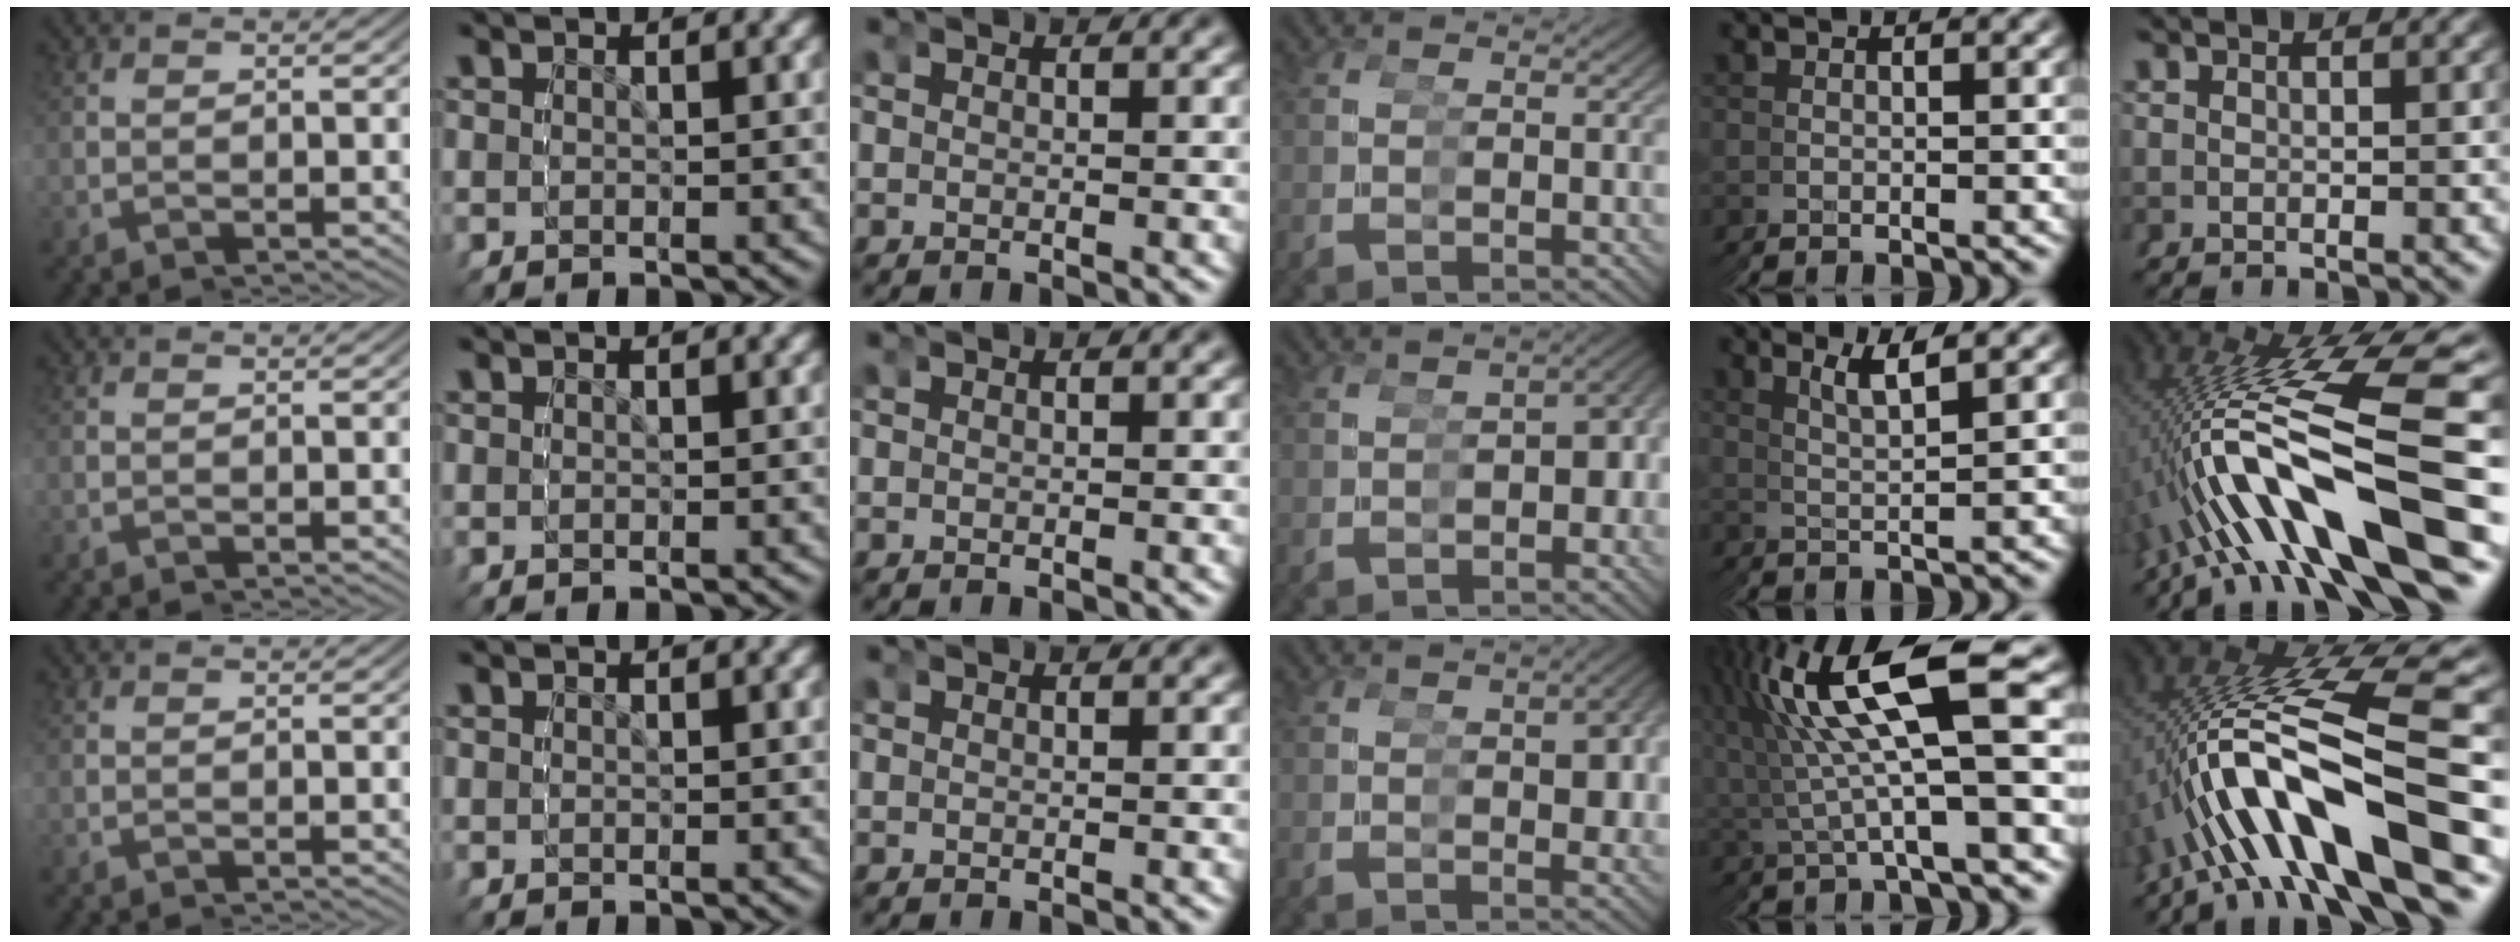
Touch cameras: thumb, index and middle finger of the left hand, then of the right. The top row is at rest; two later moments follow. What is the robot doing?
{"motion": "grasp_and_lifting", "object": "cup"}